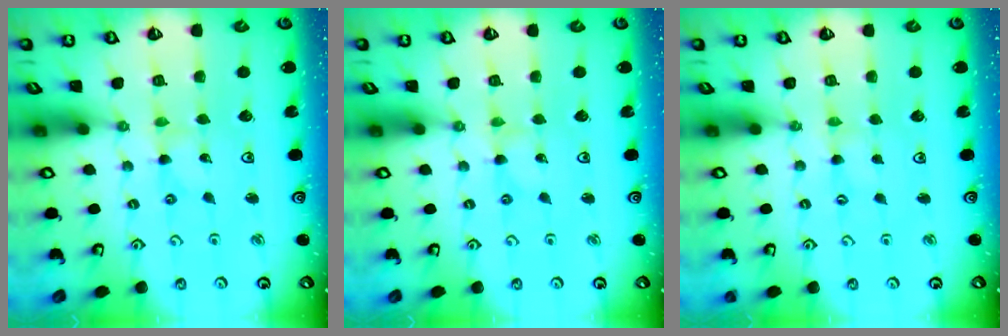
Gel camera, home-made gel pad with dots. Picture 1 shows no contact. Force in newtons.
{"total": 0.0}
{"total": 0.0}